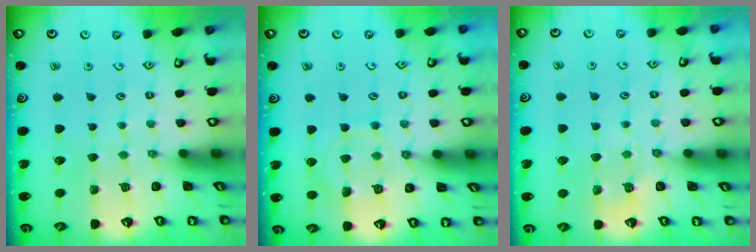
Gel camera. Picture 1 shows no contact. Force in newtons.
{"total": 9.5, "press": 9.4, "slide": 1.0}
{"total": 4.9, "press": 4.8, "slide": 1.1}